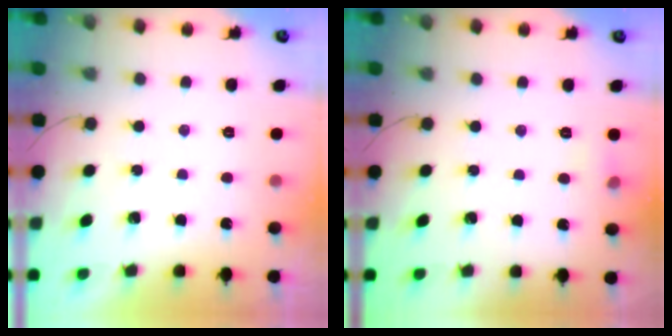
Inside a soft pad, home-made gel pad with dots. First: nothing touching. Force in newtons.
{"total": 4.3, "press": 4.1, "slide": 1.3}